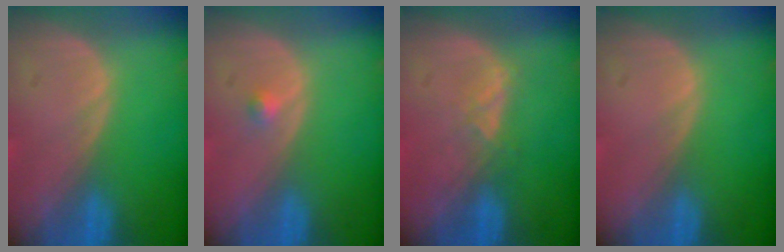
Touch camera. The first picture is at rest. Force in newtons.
{"total": 1.1, "press": 0.9, "slide": 0.5}
{"total": 2.3, "press": 2.2, "slide": 0.9}
{"total": 0.0}